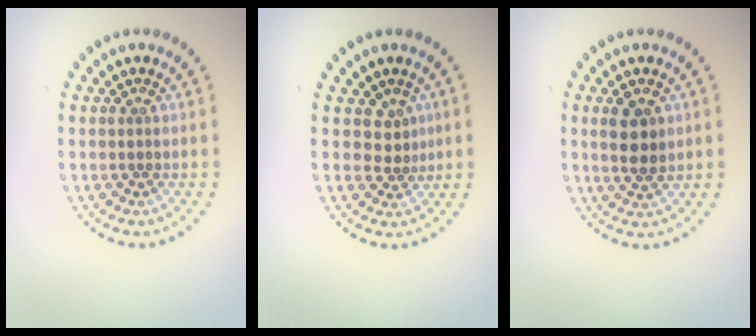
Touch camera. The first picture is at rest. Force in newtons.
{"total": 1.8, "press": 1.2, "slide": 1.4}
{"total": 2.8, "press": 2.8, "slide": 0.7}